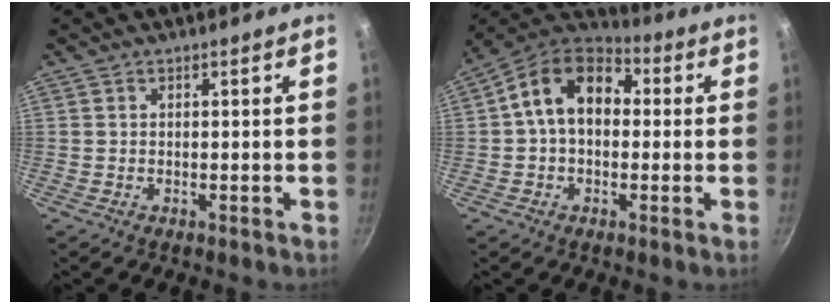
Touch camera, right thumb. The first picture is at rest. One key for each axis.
{"total": 13.6, "fx": 1.6, "fy": 9.6, "fz": 9.6, "tx": -0.125, "ty": 0.032, "tz": 0.005}